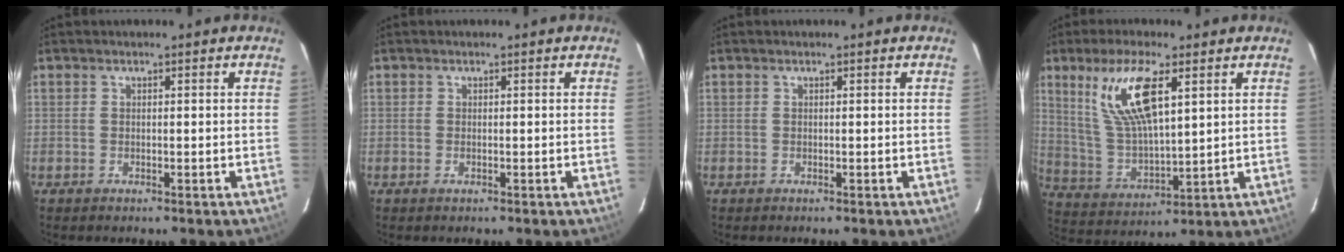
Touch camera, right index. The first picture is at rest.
{"total": 0.5, "force": [-0.1, 0.1, 0.5], "torque": [-0.011, 0.002, -0.002]}
{"total": 0.0}
{"total": 13.4, "force": [6.3, 4.0, 11.1], "torque": [-0.215, 0.002, 0.136]}